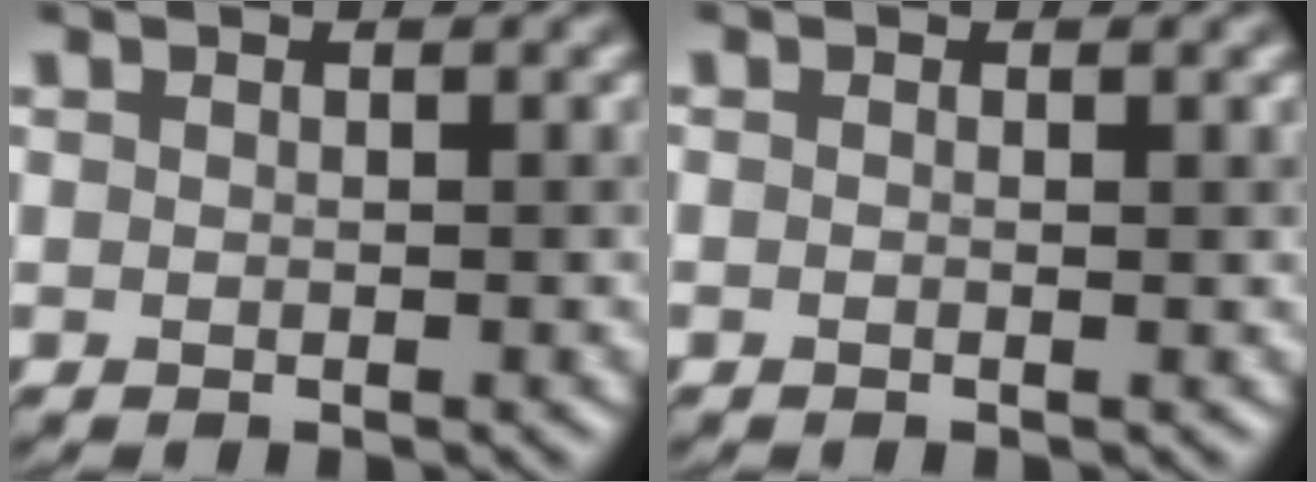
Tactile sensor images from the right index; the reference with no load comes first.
{"total": 0.9, "force": [0.2, 0.3, 0.8], "torque": [-0.010, -0.007, -0.011]}